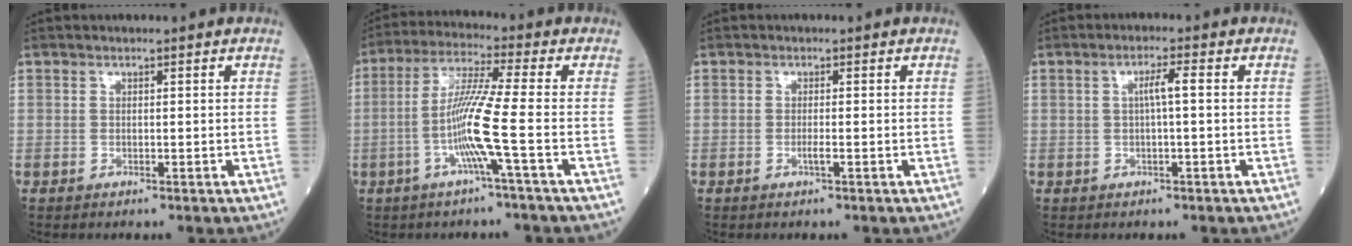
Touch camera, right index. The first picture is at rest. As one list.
[{"total": 9.0, "force": [-2.7, -1.6, 8.4], "torque": [-0.171, -0.001, -0.053]}, {"total": 0.9, "force": [-0.5, -0.1, 0.8], "torque": [-0.018, 0.000, -0.007]}, {"total": 2.7, "force": [0.2, 0.0, 2.7], "torque": [-0.048, 0.006, 0.003]}]